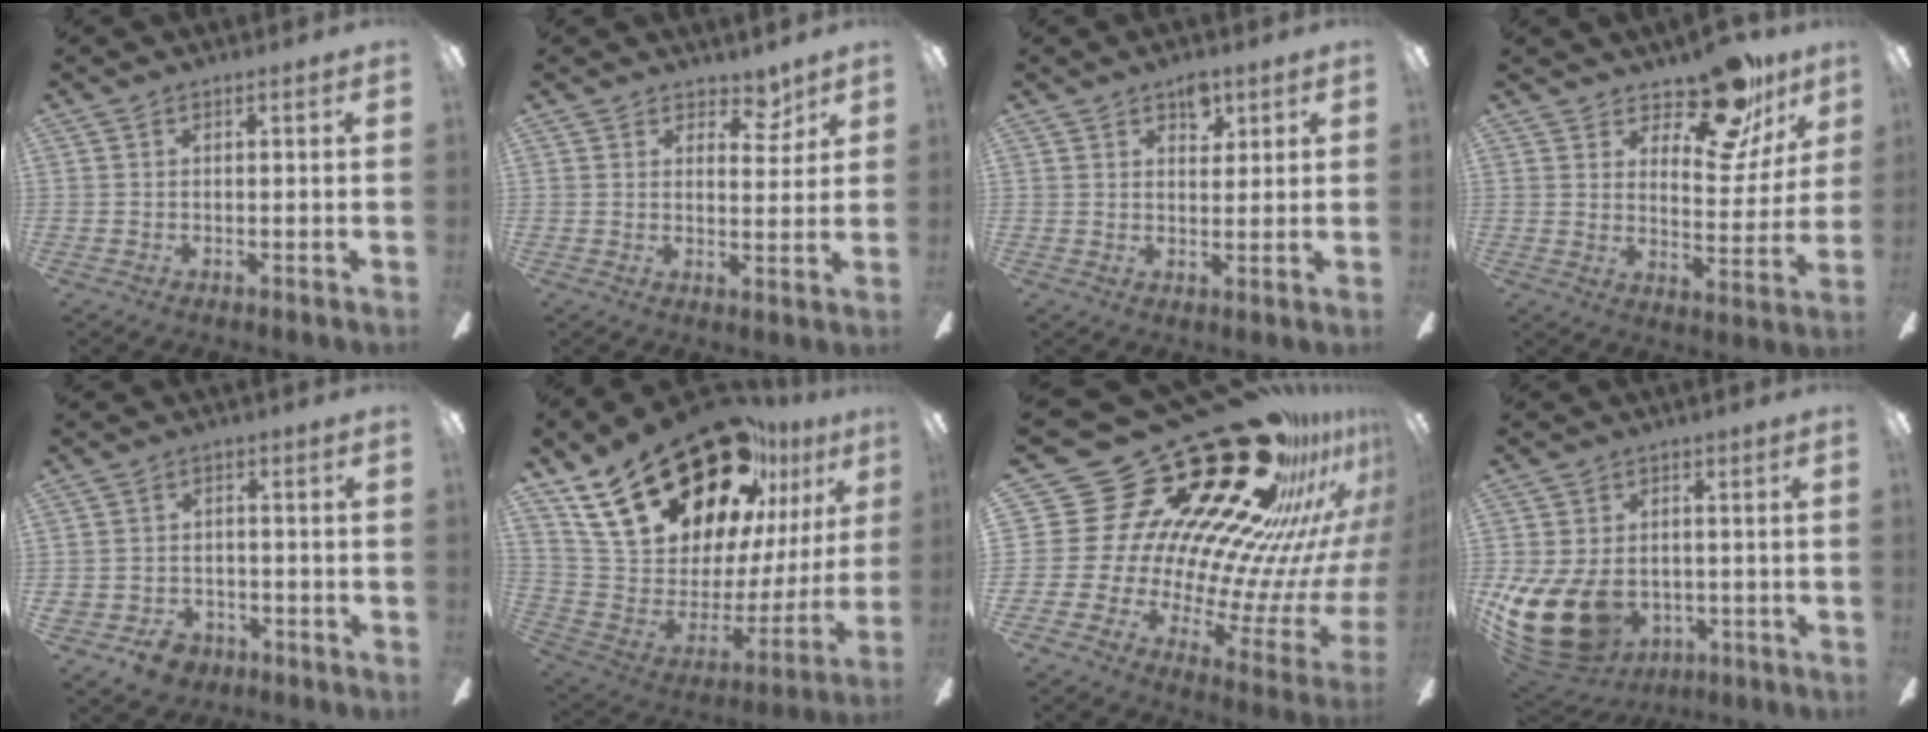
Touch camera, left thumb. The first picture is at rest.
{"total": 5.4, "force": [4.2, 2.6, 2.1], "torque": [-0.013, -0.024, 0.071]}
{"total": 5.2, "force": [3.4, 3.1, 2.6], "torque": [-0.018, -0.012, 0.054]}
{"total": 16.8, "force": [12.5, 7.0, 8.8], "torque": [-0.125, -0.080, 0.213]}
{"total": 6.5, "force": [-3.8, 4.9, 1.9], "torque": [-0.031, 0.034, -0.069]}
{"total": 32.2, "force": [20.8, 14.9, 19.5], "torque": [-0.335, -0.128, 0.382]}
{"total": 36.4, "force": [23.9, 17.9, 20.9], "torque": [-0.263, -0.256, 0.486]}
{"total": 17.8, "force": [-4.5, 12.5, 11.9], "torque": [-0.249, 0.013, -0.068]}